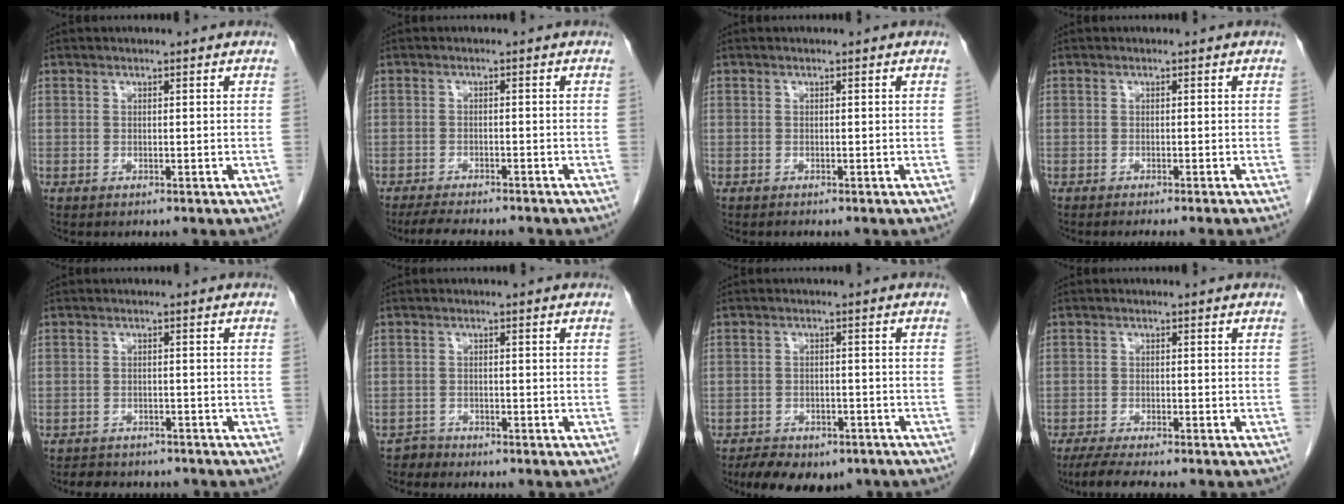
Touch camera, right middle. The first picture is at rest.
{"total": 7.1, "force": [-6.3, 1.3, 3.1], "torque": [-0.049, -0.014, -0.095]}
{"total": 0.0}
{"total": 3.9, "force": [-3.4, -0.6, 1.8], "torque": [-0.013, -0.002, -0.046]}
{"total": 6.2, "force": [-5.5, 2.4, 1.5], "torque": [-0.026, 0.002, -0.068]}
{"total": 1.4, "force": [-1.2, 0.3, -0.7], "torque": [0.015, -0.002, -0.024]}
{"total": 9.9, "force": [-7.5, 4.7, 4.5], "torque": [-0.065, 0.001, -0.105]}
{"total": 6.1, "force": [-5.0, 0.4, 3.4], "torque": [-0.056, -0.017, -0.081]}